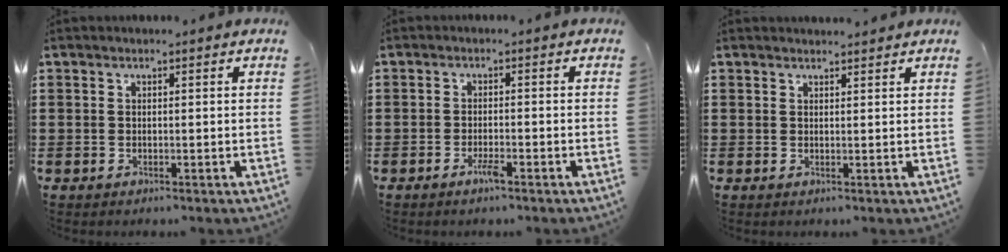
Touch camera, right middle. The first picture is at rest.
{"total": 2.1, "force": [-1.4, 0.3, 1.6], "torque": [-0.034, -0.004, -0.027]}
{"total": 1.1, "force": [1.1, 0.1, 0.1], "torque": [0.005, -0.004, 0.019]}